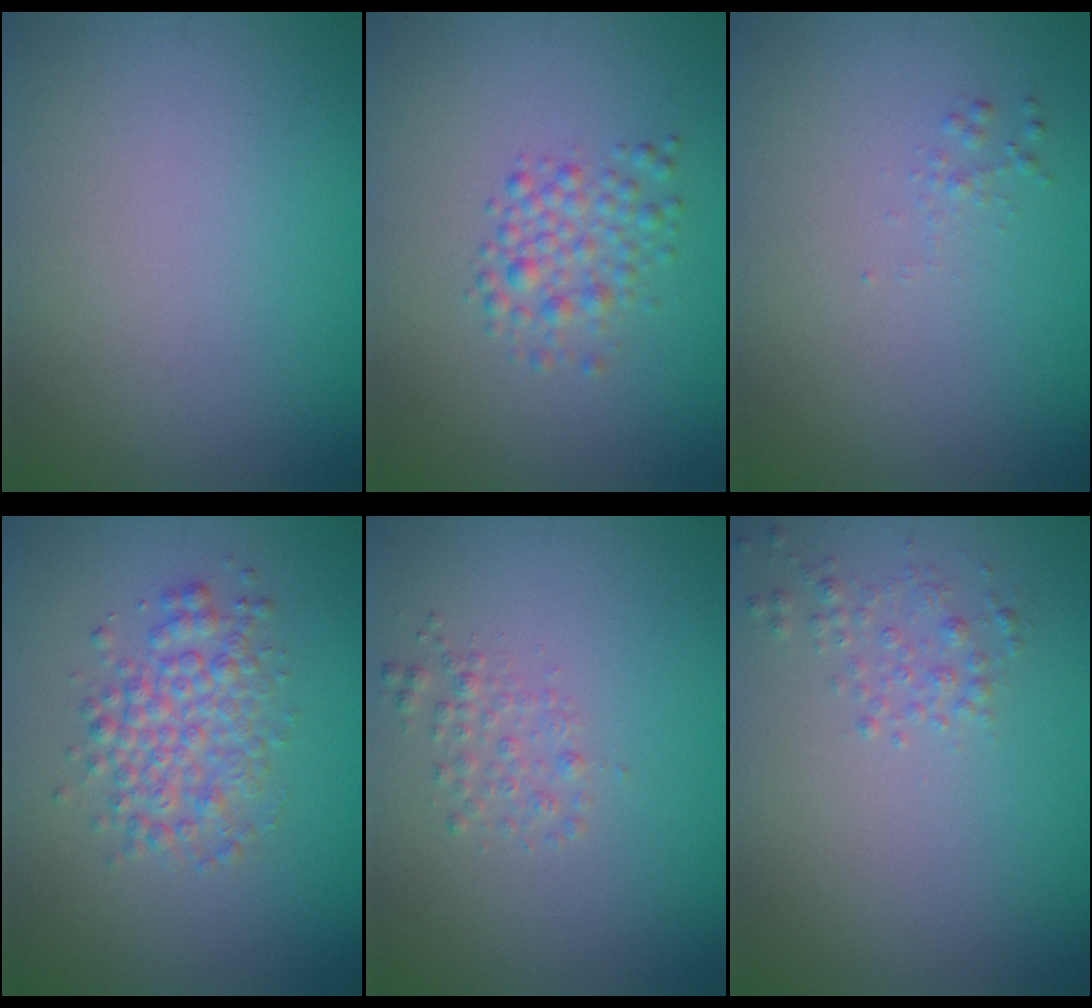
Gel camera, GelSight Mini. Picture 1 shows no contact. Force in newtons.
{"total": 2.4, "press": 2.4, "slide": 0.1}
{"total": 0.6, "press": 0.6, "slide": 0.0}
{"total": 3.7, "press": 3.7, "slide": 0.0}
{"total": 1.5, "press": 1.5, "slide": 0.1}
{"total": 1.4, "press": 1.4, "slide": 0.0}